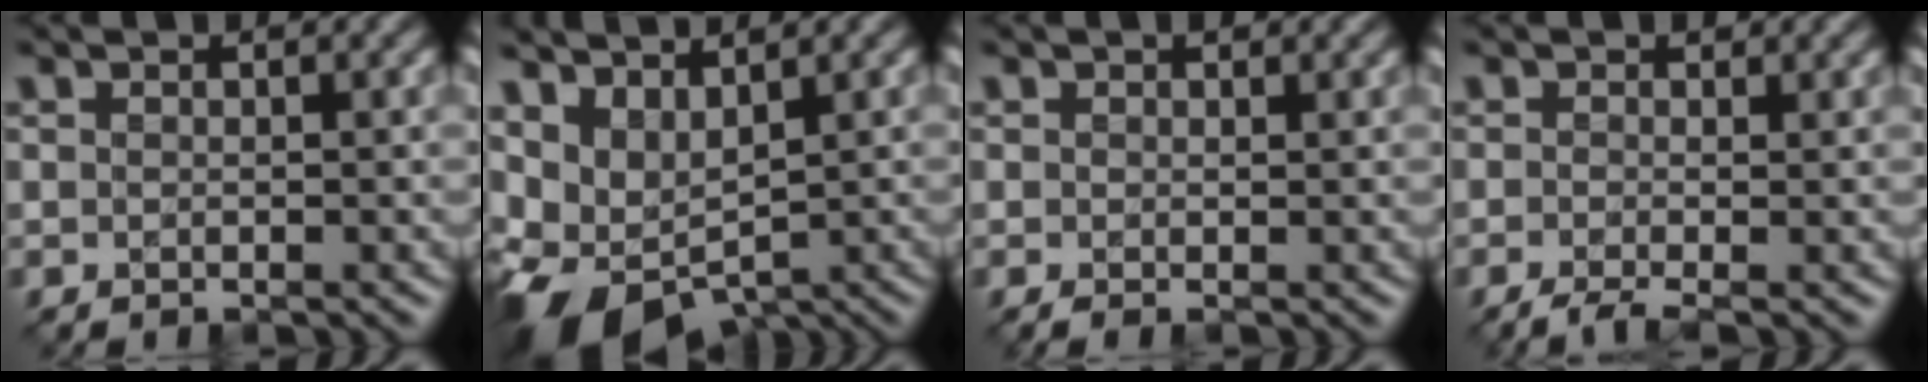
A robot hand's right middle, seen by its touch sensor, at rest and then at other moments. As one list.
[{"total": 8.0, "force": [-0.8, 5.1, 6.0], "torque": [-0.129, -0.013, 0.000]}, {"total": 0.8, "force": [0.4, 0.3, 0.7], "torque": [-0.009, 0.002, 0.005]}, {"total": 1.8, "force": [-0.6, 0.5, 1.6], "torque": [-0.032, 0.003, -0.024]}]